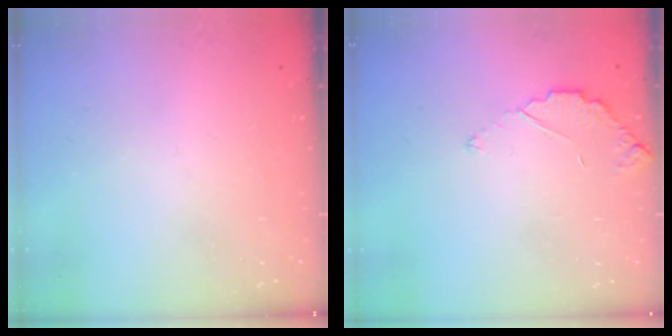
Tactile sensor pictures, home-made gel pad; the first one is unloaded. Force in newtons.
{"total": 3.5, "press": 3.5, "slide": 0.3}